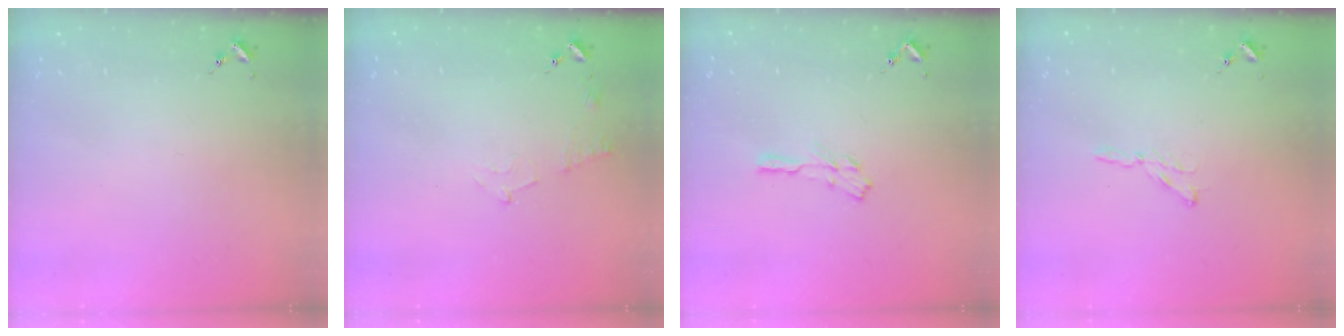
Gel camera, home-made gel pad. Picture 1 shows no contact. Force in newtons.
{"total": 4.7, "press": 4.5, "slide": 1.4}
{"total": 4.7, "press": 4.6, "slide": 0.5}
{"total": 2.7, "press": 2.7, "slide": 0.2}